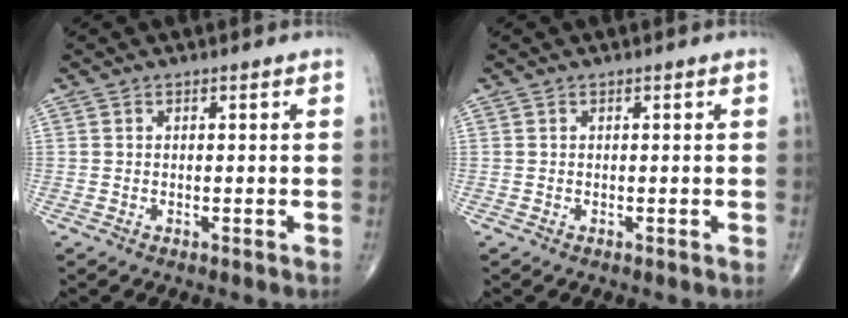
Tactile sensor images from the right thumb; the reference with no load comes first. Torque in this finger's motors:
{"motor_torque": [0.00, 0.00, -0.01, -0.01, 0.01]}